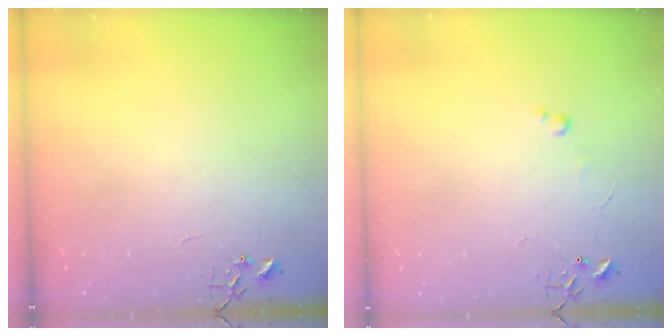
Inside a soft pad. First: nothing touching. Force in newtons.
{"total": 2.6, "press": 2.6, "slide": 0.4}